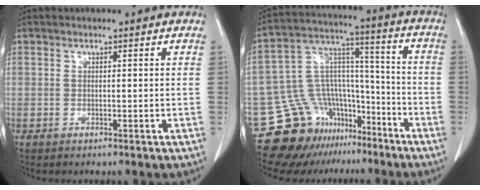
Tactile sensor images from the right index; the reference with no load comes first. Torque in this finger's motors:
{"motor_torque": [-0.27, -0.01, -0.55, -0.20]}